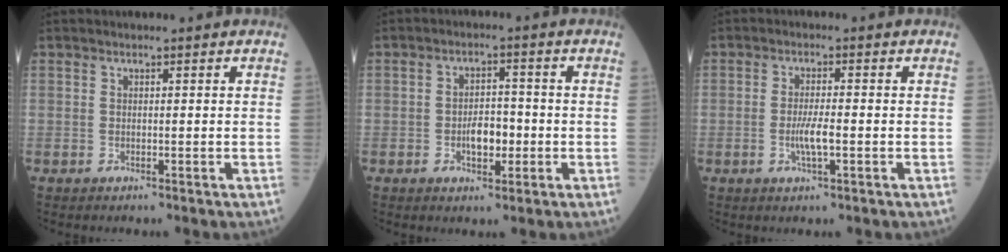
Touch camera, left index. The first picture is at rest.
{"total": 4.6, "force": [-1.2, 2.3, 3.8], "torque": [-0.065, 0.007, -0.019]}
{"total": 3.6, "force": [-0.9, 0.5, 3.5], "torque": [-0.072, -0.003, -0.018]}